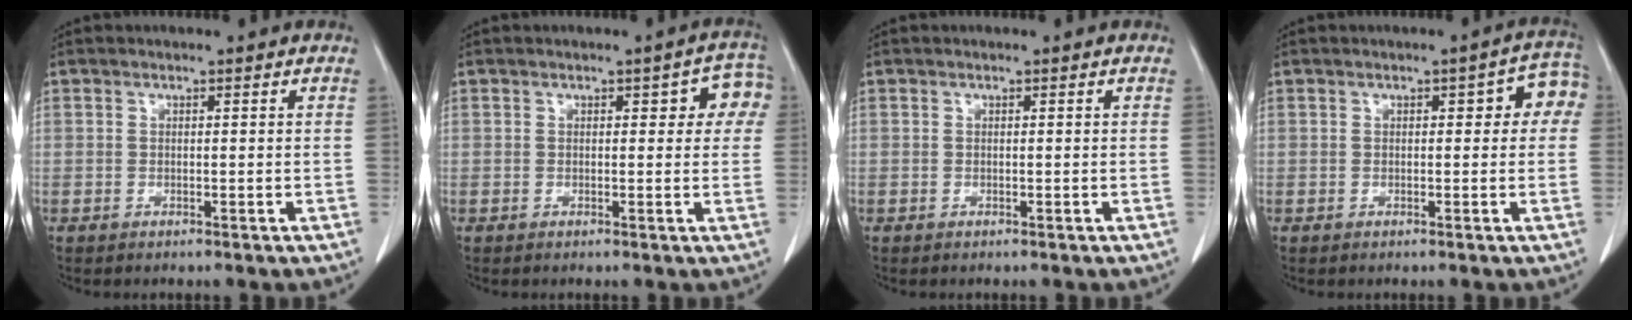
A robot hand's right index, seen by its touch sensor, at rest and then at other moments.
{"total": 4.7, "force": [1.4, 2.3, 3.9], "torque": [-0.025, 0.019, 0.009]}
{"total": 0.0}
{"total": 5.0, "force": [1.1, 2.2, 4.3], "torque": [-0.039, 0.029, 0.007]}